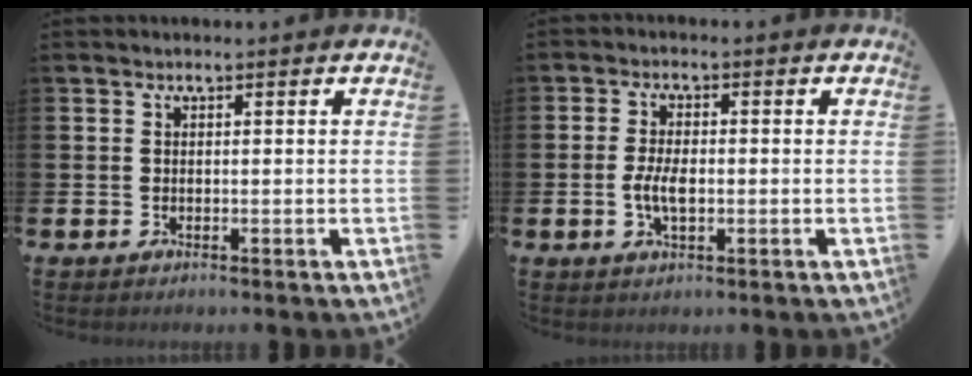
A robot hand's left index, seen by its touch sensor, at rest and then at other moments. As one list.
[{"total": 3.8, "force": [-0.5, 1.7, 3.4], "torque": [-0.060, -0.003, -0.015]}]